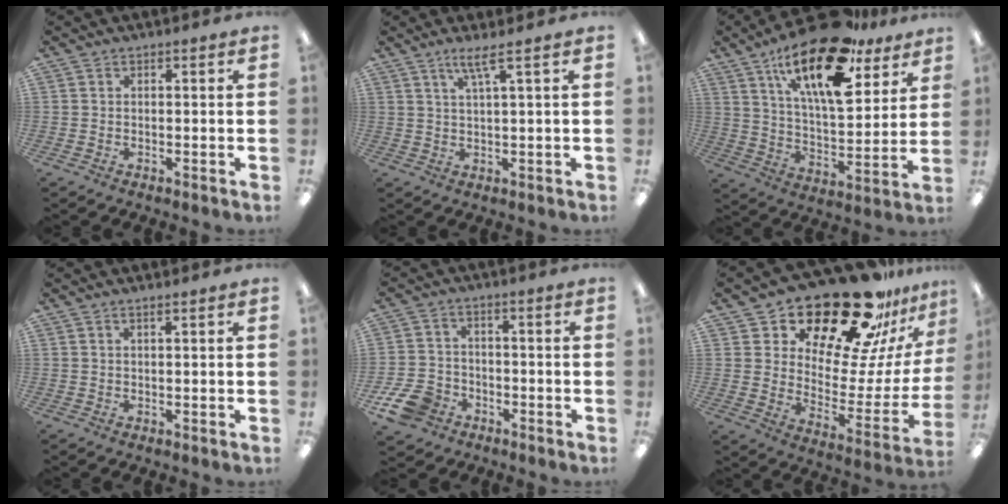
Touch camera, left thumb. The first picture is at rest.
{"total": 4.3, "force": [2.6, 0.1, 3.4], "torque": [-0.075, 0.000, 0.044]}
{"total": 23.2, "force": [14.4, 9.3, 15.7], "torque": [-0.252, -0.080, 0.241]}
{"total": 1.1, "force": [0.7, 0.1, 0.9], "torque": [-0.018, -0.001, 0.012]}
{"total": 8.7, "force": [-5.2, 6.0, 3.5], "torque": [-0.083, 0.034, -0.098]}
{"total": 25.6, "force": [21.5, 8.4, 11.0], "torque": [-0.158, -0.170, 0.369]}